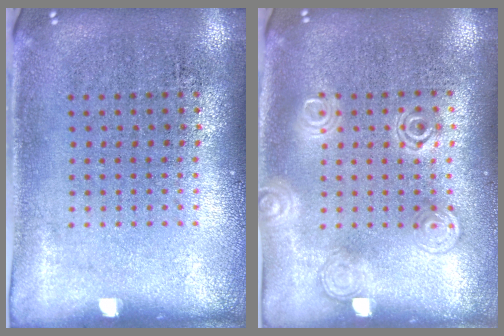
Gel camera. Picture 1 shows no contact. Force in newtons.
{"total": 1.2, "press": 1.2, "slide": 0.1}